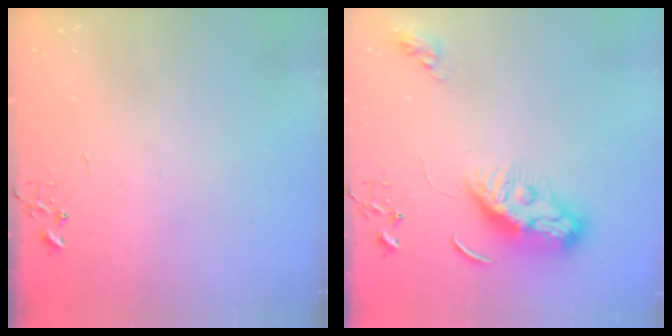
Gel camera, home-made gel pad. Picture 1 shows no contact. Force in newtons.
{"total": 9.4, "press": 9.4, "slide": 0.8}